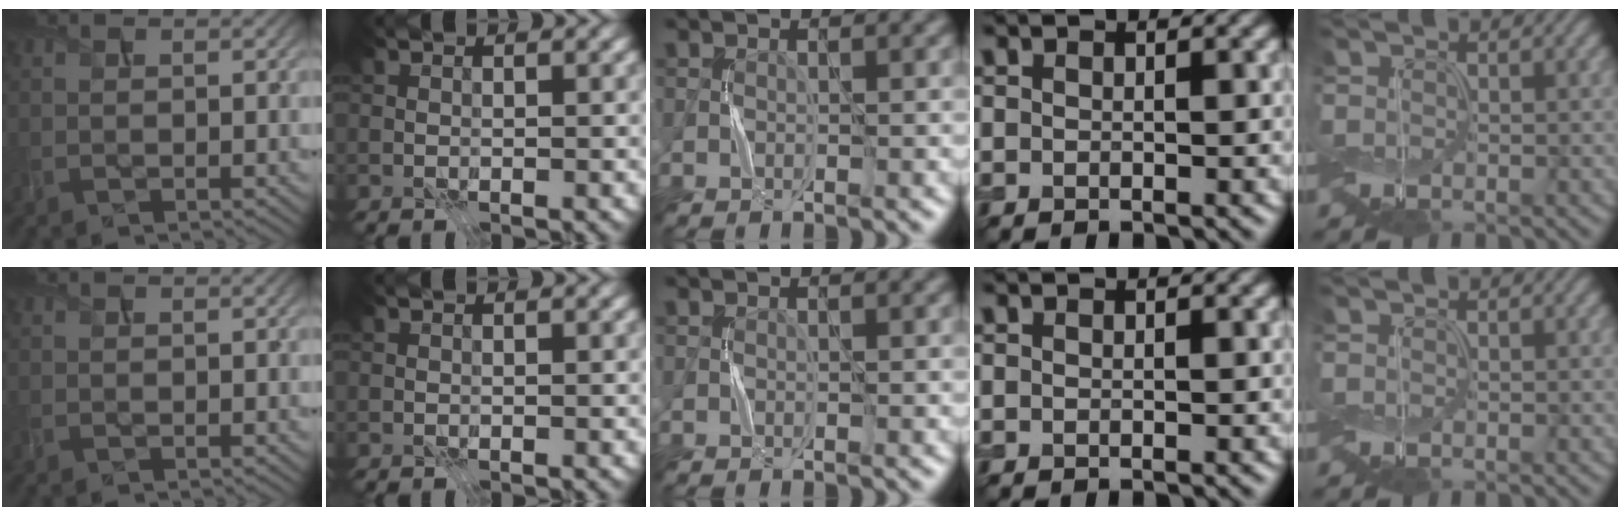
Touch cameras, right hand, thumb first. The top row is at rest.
{}